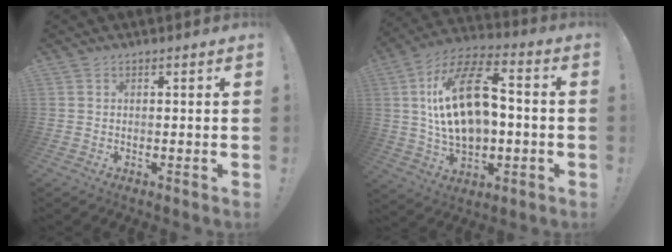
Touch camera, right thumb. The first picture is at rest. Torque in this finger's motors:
{"motor_torque": [1.73, 3.28, 1.30, 0.75, 0.15]}